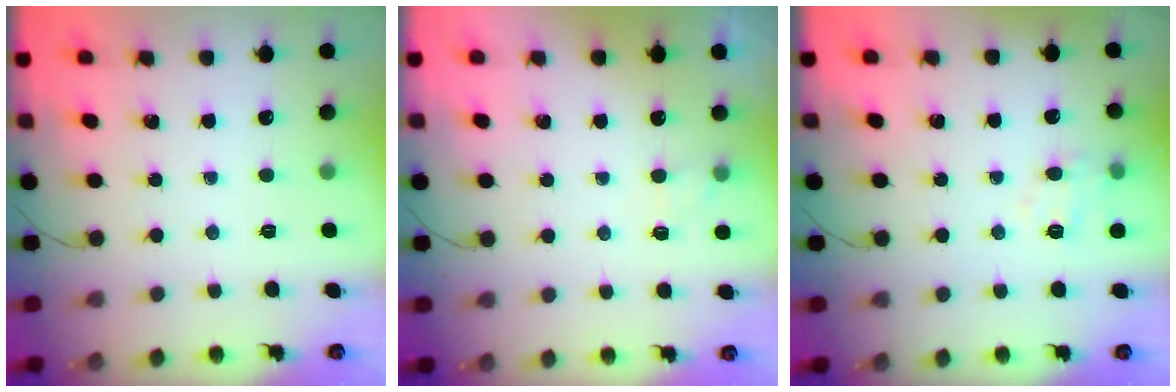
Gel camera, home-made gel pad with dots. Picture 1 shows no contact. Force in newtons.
{"total": 2.4, "press": 1.9, "slide": 1.4}
{"total": 8.3, "press": 8.2, "slide": 1.5}